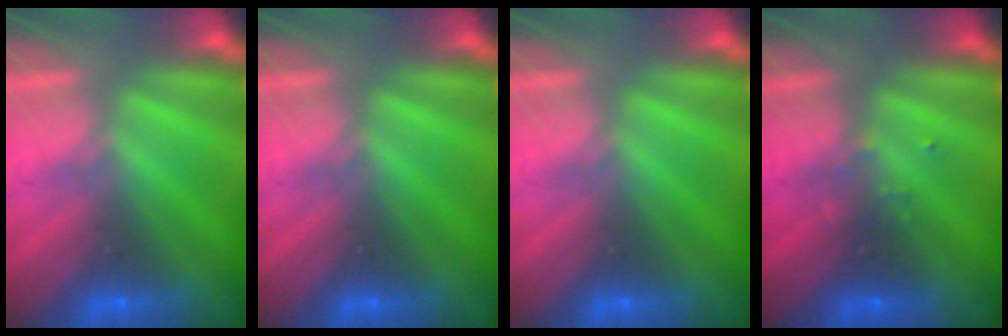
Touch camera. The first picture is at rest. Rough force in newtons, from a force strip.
{"total": 0.0}
{"total": 0.0}
{"total": 2.4}